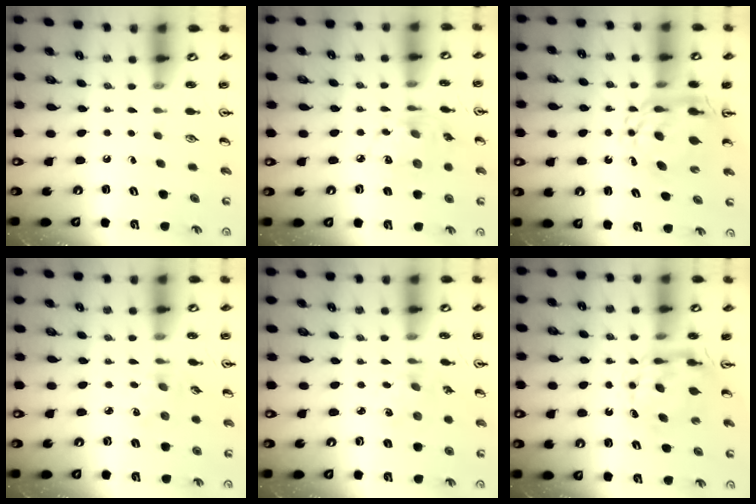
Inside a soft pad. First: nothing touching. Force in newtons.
{"total": 11.4, "press": 11.4, "slide": 0.7}
{"total": 11.5, "press": 11.4, "slide": 0.9}
{"total": 2.3, "press": 2.2, "slide": 0.4}
{"total": 1.3, "press": 1.3, "slide": 0.3}
{"total": 7.7, "press": 7.7, "slide": 0.5}